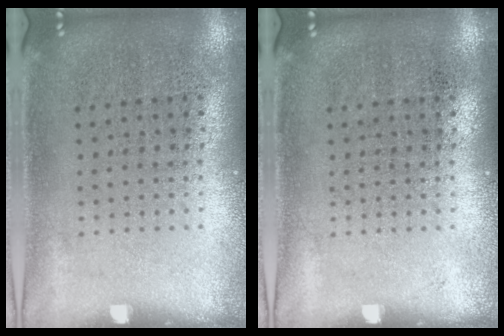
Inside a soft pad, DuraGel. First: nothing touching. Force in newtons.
{"total": 0.0}